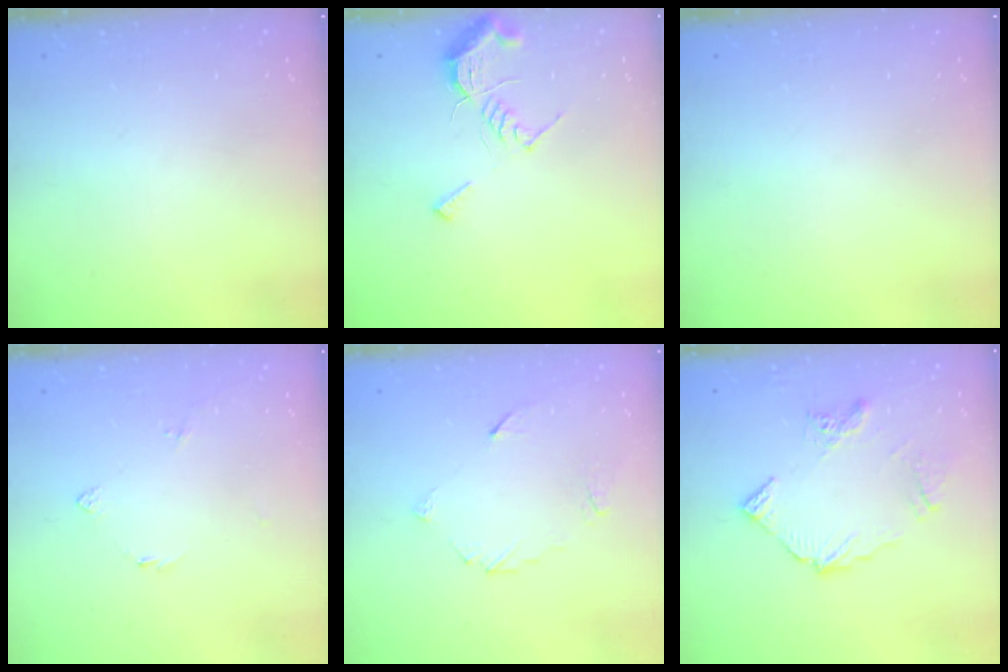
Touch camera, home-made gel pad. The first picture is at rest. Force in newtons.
{"total": 8.3, "press": 8.3, "slide": 0.2}
{"total": 0.0}
{"total": 2.6, "press": 2.5, "slide": 0.7}
{"total": 4.9, "press": 4.8, "slide": 0.6}
{"total": 10.1, "press": 10.1, "slide": 1.1}